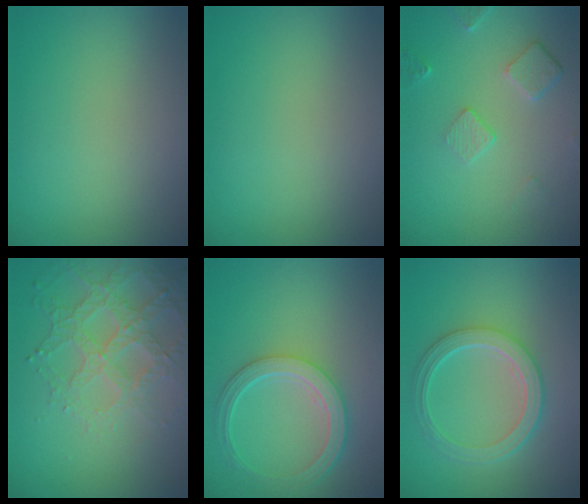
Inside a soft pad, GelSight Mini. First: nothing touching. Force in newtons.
{"total": 0.0}
{"total": 2.3, "press": 1.6, "slide": 1.6}
{"total": 4.5, "press": 4.0, "slide": 2.0}
{"total": 5.0, "press": 3.9, "slide": 3.1}
{"total": 4.9, "press": 3.7, "slide": 3.3}